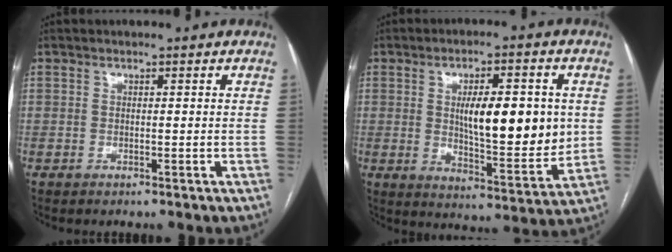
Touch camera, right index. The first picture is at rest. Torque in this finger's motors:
{"motor_torque": [0.85, -0.28, 0.36, 0.11]}